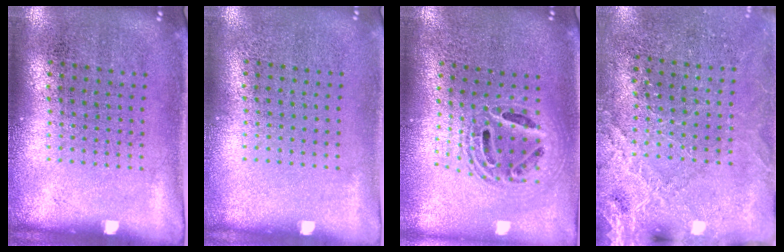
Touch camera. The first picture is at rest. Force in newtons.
{"total": 0.0}
{"total": 1.9, "press": 1.5, "slide": 1.2}
{"total": 2.6, "press": 2.6, "slide": 0.5}